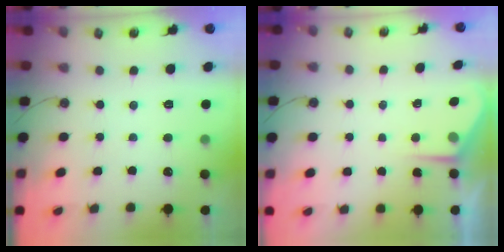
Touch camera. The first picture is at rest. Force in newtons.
{"total": 2.7, "press": 2.7, "slide": 0.4}